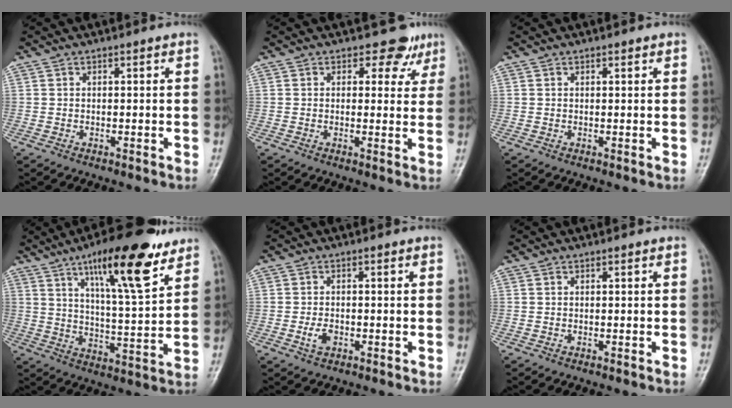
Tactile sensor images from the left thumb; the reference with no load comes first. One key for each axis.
{"total": 4.4, "fx": 3.2, "fy": 3.0, "fz": 0.7, "tx": 0.020, "ty": -0.020, "tz": 0.029}
{"total": 0.7, "fx": 0.4, "fy": 0.3, "fz": 0.5, "tx": -0.005, "ty": -0.001, "tz": 0.005}
{"total": 17.5, "fx": 10.5, "fy": 4.2, "fz": 13.3, "tx": -0.189, "ty": -0.051, "tz": 0.172}
{"total": 2.7, "fx": -0.9, "fy": 1.7, "fz": 1.8, "tx": -0.033, "ty": 0.003, "tz": -0.017}
{"total": 0.0}